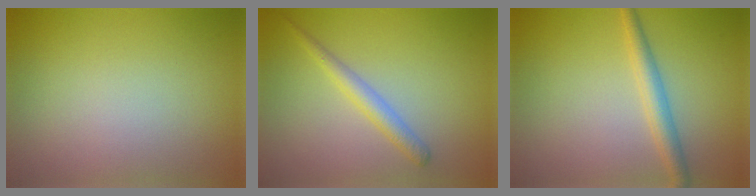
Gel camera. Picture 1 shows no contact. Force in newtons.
{"total": 2.2, "press": 2.2, "slide": 0.0}
{"total": 2.6, "press": 2.6, "slide": 0.1}